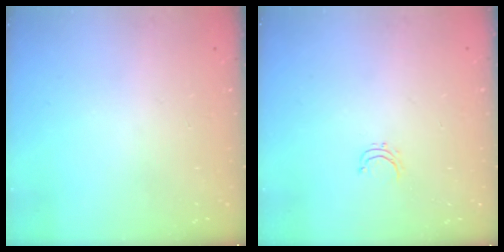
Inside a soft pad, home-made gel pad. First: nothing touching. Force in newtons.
{"total": 3.7, "press": 3.7, "slide": 0.3}